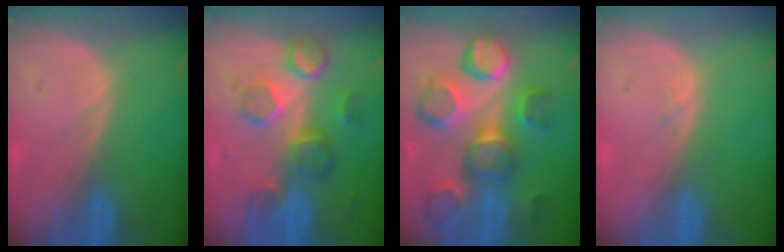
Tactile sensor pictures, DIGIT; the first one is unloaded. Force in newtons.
{"total": 8.4, "press": 7.6, "slide": 3.6}
{"total": 12.2, "press": 11.0, "slide": 5.4}
{"total": 0.7, "press": 0.6, "slide": 0.3}